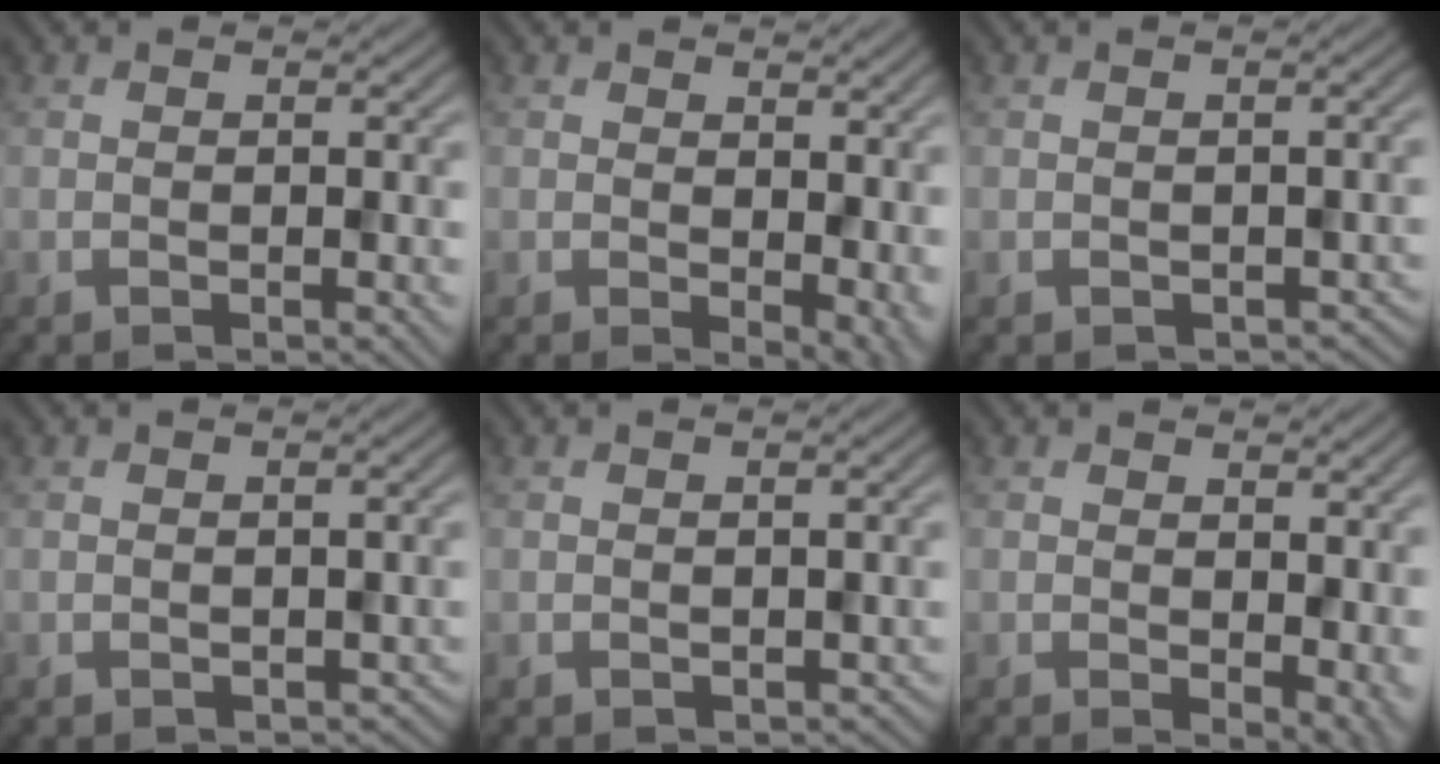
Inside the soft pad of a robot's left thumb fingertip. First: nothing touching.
{"total": 6.4, "force": [0.2, 3.9, 5.0], "torque": [-0.063, -0.019, 0.015]}
{"total": 1.9, "force": [-0.9, 1.3, 1.0], "torque": [-0.018, -0.015, -0.008]}
{"total": 1.7, "force": [-0.7, 1.4, 0.9], "torque": [-0.018, -0.014, -0.008]}
{"total": 1.4, "force": [-0.5, 1.1, 0.6], "torque": [-0.014, -0.013, -0.005]}
{"total": 5.8, "force": [0.0, 3.6, 4.5], "torque": [-0.053, -0.018, 0.012]}